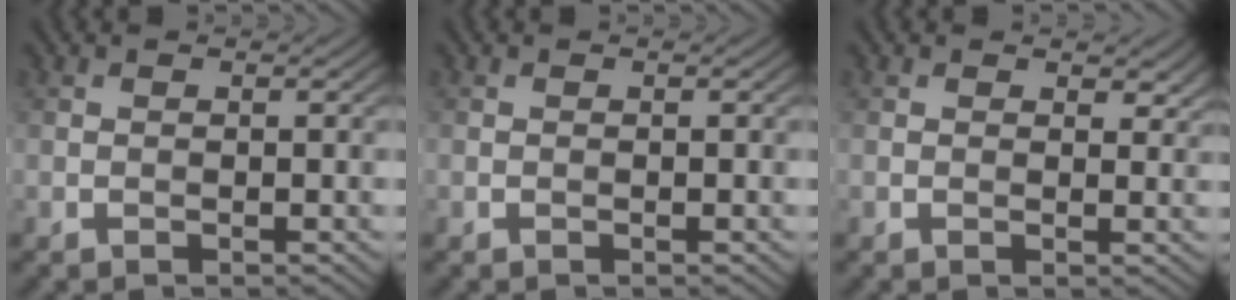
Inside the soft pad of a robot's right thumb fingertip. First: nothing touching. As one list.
[{"total": 0.0}, {"total": 2.2, "force": [1.3, 1.3, 1.3], "torque": [-0.018, -0.006, 0.020]}]